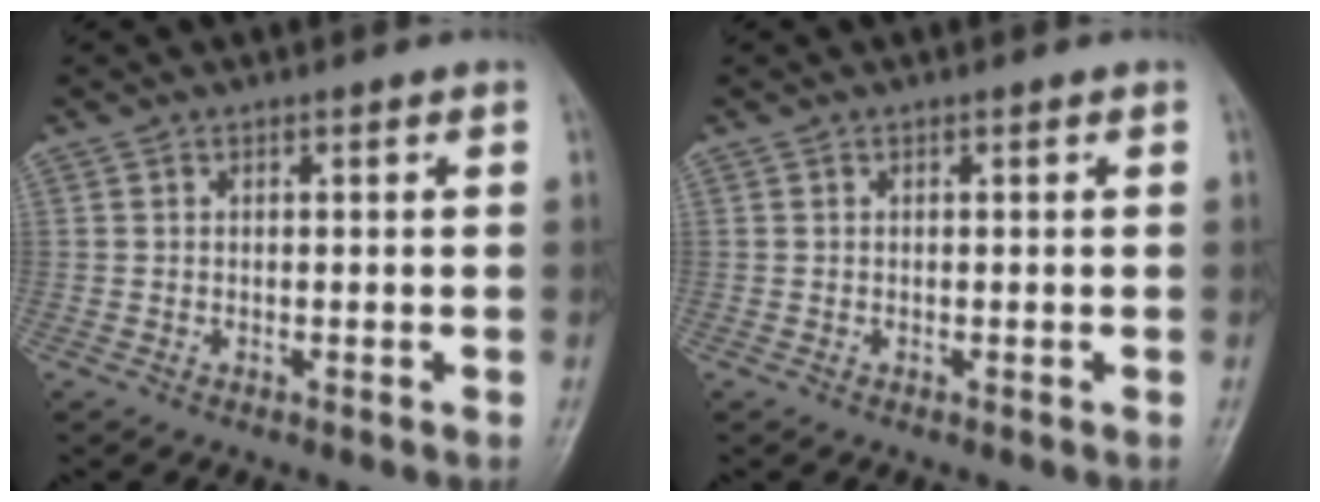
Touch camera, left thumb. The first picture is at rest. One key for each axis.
{"total": 0.0}